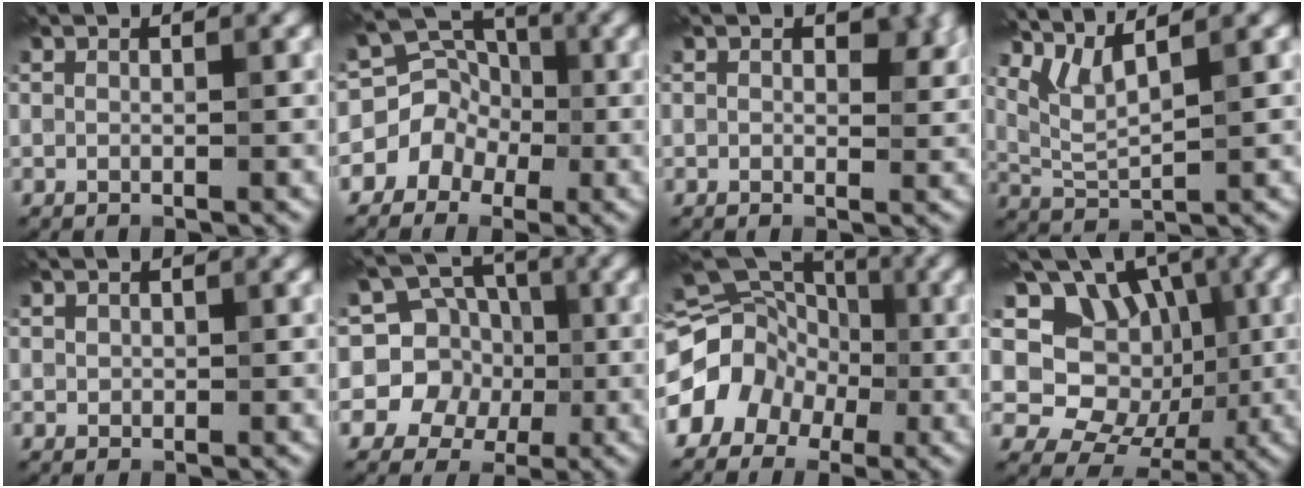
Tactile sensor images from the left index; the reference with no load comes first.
{"total": 5.4, "force": [-1.9, 4.9, 1.3], "torque": [0.016, 0.022, -0.052]}
{"total": 3.3, "force": [0.9, 2.3, 2.2], "torque": [-0.020, 0.002, 0.010]}
{"total": 3.3, "force": [2.7, 0.5, 1.9], "torque": [-0.053, 0.006, 0.063]}
{"total": 0.7, "force": [0.2, 0.6, -0.1], "torque": [0.008, 0.005, 0.000]}
{"total": 6.6, "force": [0.0, 6.4, 1.4], "torque": [-0.021, 0.034, -0.031]}
{"total": 11.1, "force": [-2.2, 9.9, 4.5], "torque": [-0.062, 0.012, -0.066]}
{"total": 10.0, "force": [2.8, 8.3, 4.7], "torque": [-0.077, 0.026, 0.026]}